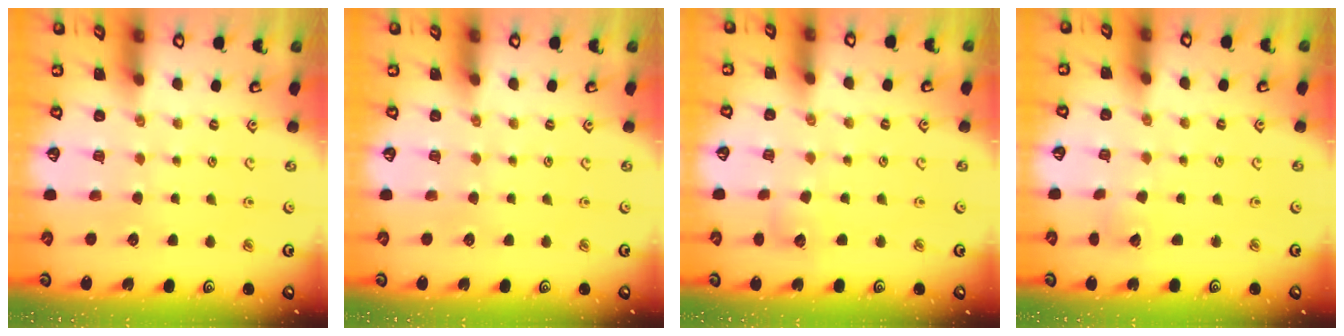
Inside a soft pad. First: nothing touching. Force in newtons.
{"total": 0.0}
{"total": 3.3, "press": 3.3, "slide": 0.3}
{"total": 2.8, "press": 2.8, "slide": 0.2}